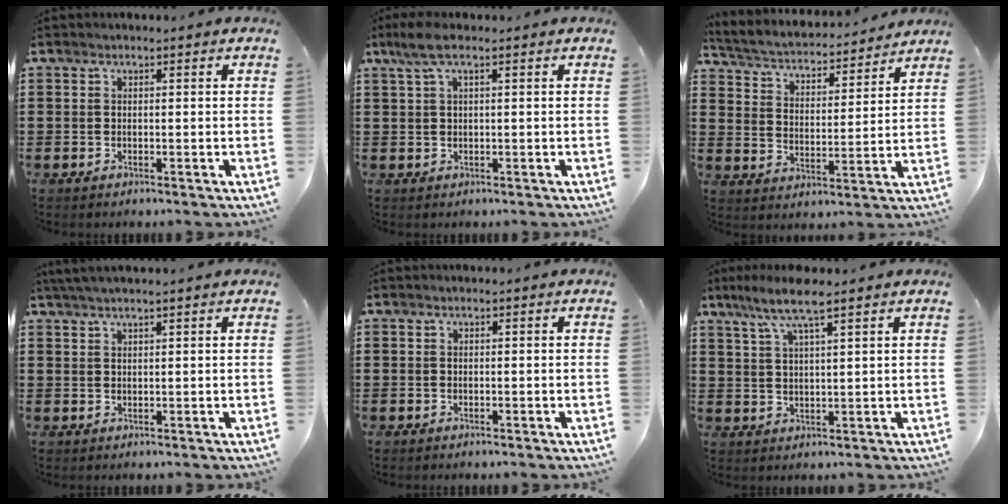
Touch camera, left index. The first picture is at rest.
{"total": 3.2, "force": [1.2, 0.7, 2.9], "torque": [-0.072, -0.002, 0.017]}
{"total": 3.2, "force": [3.2, 0.4, 0.6], "torque": [-0.032, -0.030, 0.044]}
{"total": 2.0, "force": [1.7, -0.2, 1.1], "torque": [-0.022, 0.002, 0.032]}
{"total": 0.0}
{"total": 6.4, "force": [4.5, 0.5, 4.6], "torque": [-0.102, -0.006, 0.078]}